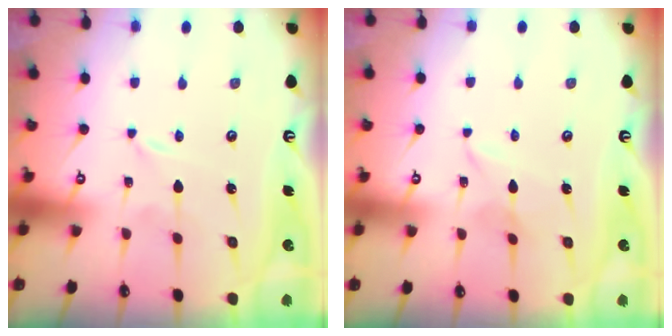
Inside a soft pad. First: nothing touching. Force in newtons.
{"total": 2.5, "press": 2.5, "slide": 0.2}